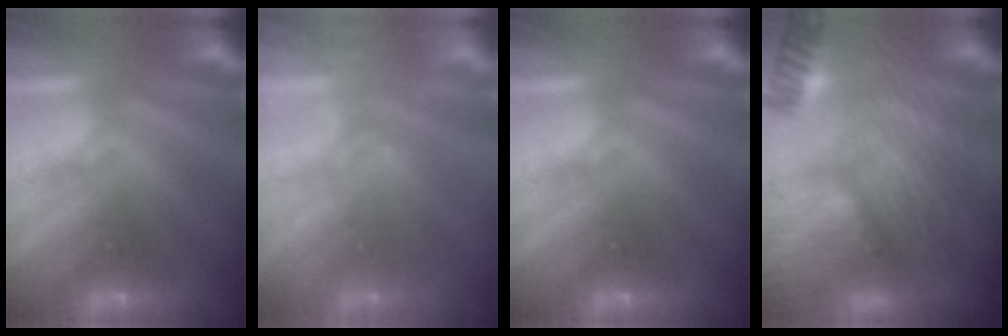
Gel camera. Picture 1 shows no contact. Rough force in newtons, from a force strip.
{"total": 2.4}
{"total": 0.0}
{"total": 9.6}